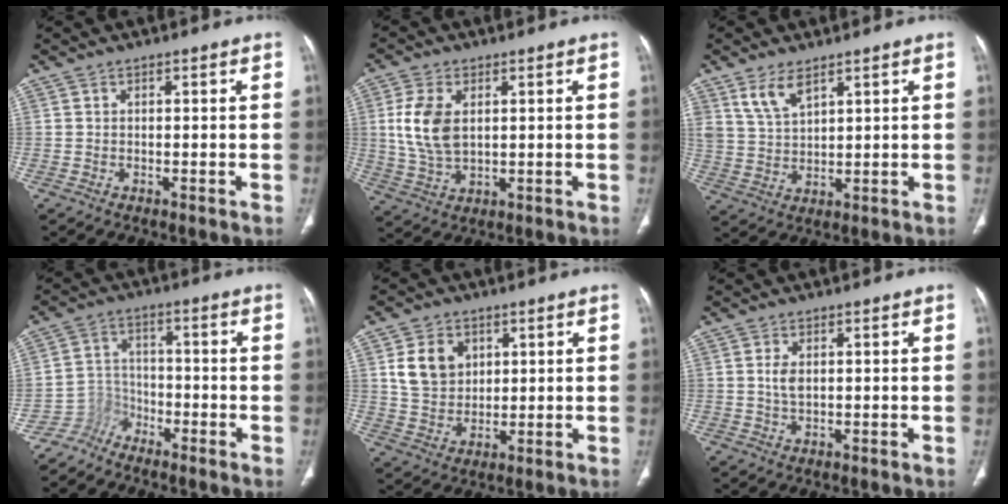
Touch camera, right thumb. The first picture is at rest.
{"total": 9.6, "force": [1.8, 5.7, 7.5], "torque": [-0.157, -0.005, 0.043]}
{"total": 5.9, "force": [3.9, 2.6, 3.5], "torque": [-0.062, -0.021, 0.087]}
{"total": 5.2, "force": [-4.3, 2.9, -0.5], "torque": [0.027, 0.039, -0.095]}
{"total": 8.9, "force": [3.1, 7.0, 4.6], "torque": [-0.056, -0.012, 0.064]}
{"total": 2.5, "force": [0.4, 1.4, 2.0], "torque": [-0.042, 0.000, 0.009]}